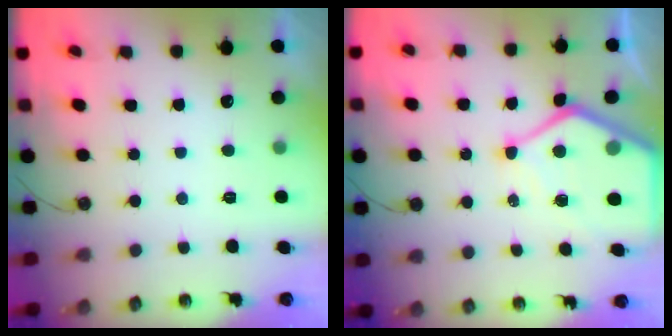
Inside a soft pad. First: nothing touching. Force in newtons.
{"total": 14.2, "press": 14.2, "slide": 1.2}